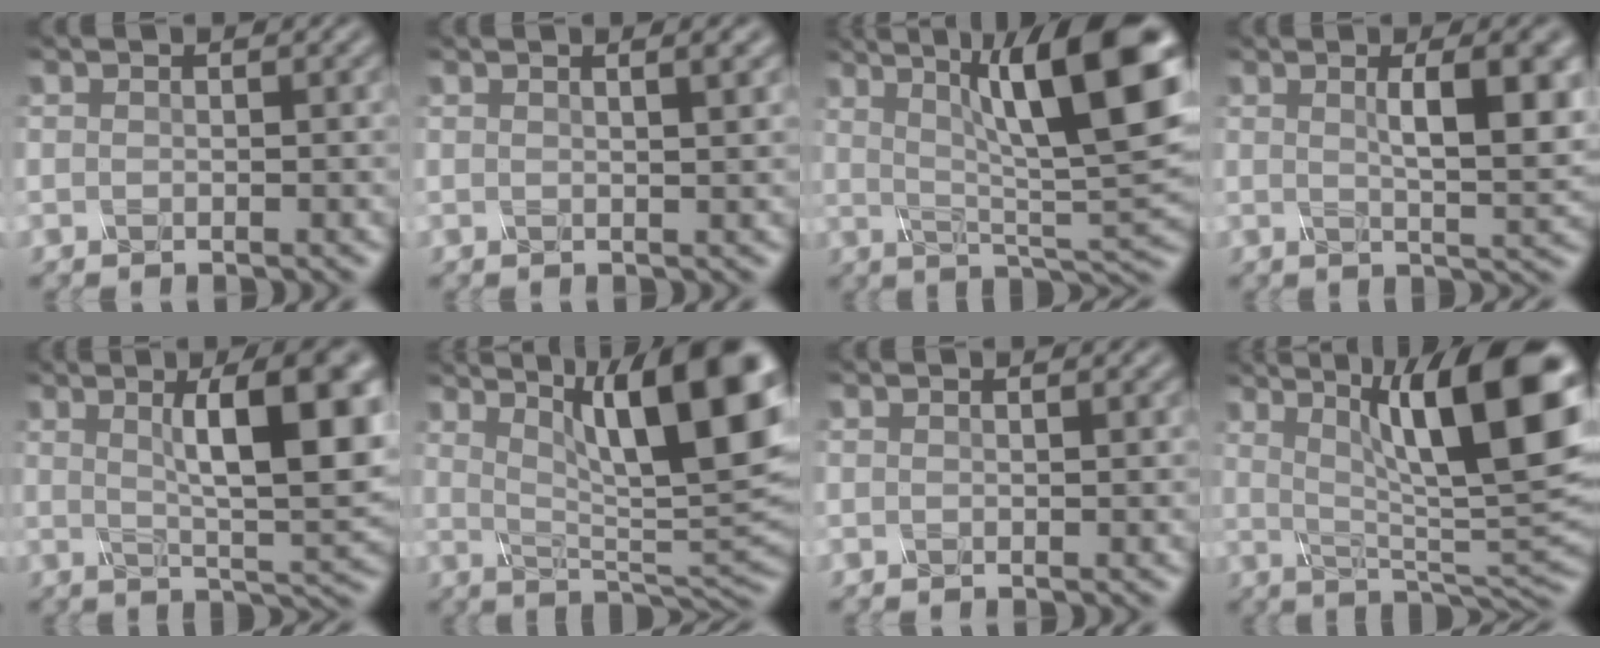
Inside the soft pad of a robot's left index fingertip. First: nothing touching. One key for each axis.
{"total": 3.3, "fx": 1.6, "fy": 1.3, "fz": 2.6, "tx": -0.012, "ty": 0.033, "tz": -0.003}
{"total": 12.0, "fx": 3.8, "fy": 2.4, "fz": 11.1, "tx": -0.154, "ty": 0.018, "tz": 0.075}
{"total": 6.3, "fx": 1.3, "fy": 1.3, "fz": 6.1, "tx": -0.070, "ty": 0.012, "tz": 0.033}
{"total": 10.1, "fx": 2.2, "fy": 2.1, "fz": 9.6, "tx": -0.119, "ty": 0.012, "tz": 0.049}
{"total": 13.8, "fx": 5.5, "fy": 3.3, "fz": 12.2, "tx": -0.167, "ty": 0.018, "tz": 0.113}
{"total": 1.0, "fx": 0.5, "fy": 0.4, "fz": 0.7, "tx": -0.003, "ty": 0.009, "tz": -0.005}
{"total": 13.4, "fx": 4.1, "fy": 3.1, "fz": 12.3, "tx": -0.166, "ty": 0.014, "tz": 0.082}